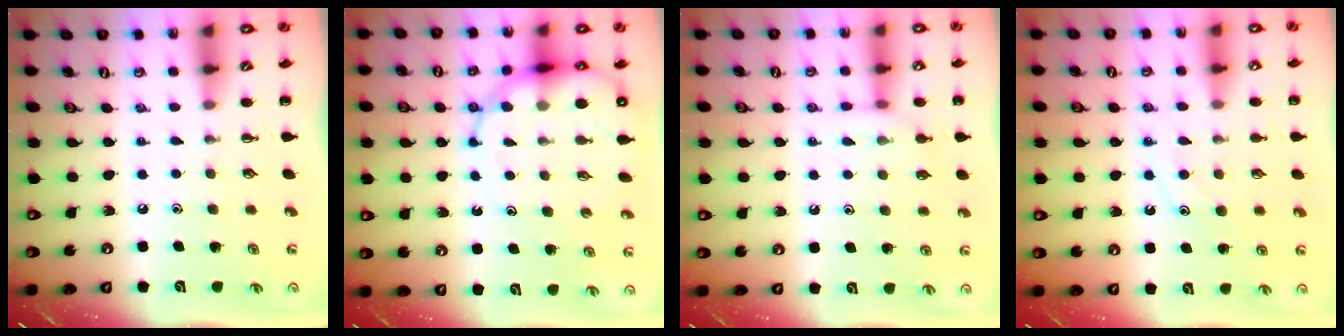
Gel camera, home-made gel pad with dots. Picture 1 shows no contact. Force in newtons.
{"total": 11.9, "press": 11.5, "slide": 3.3}
{"total": 5.6, "press": 5.4, "slide": 1.5}
{"total": 11.3, "press": 11.3, "slide": 1.0}